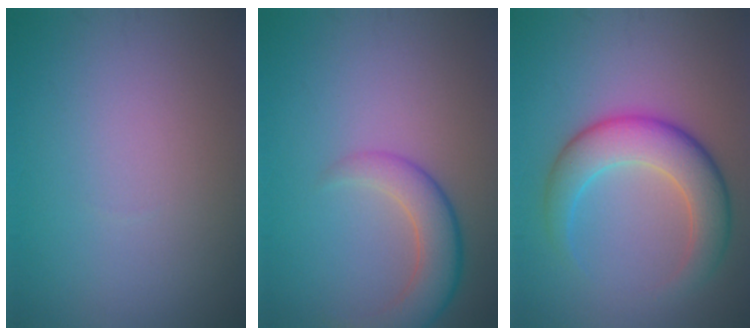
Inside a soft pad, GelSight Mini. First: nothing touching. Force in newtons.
{"total": 4.3, "press": 4.3, "slide": 0.3}
{"total": 6.1, "press": 6.1, "slide": 0.1}